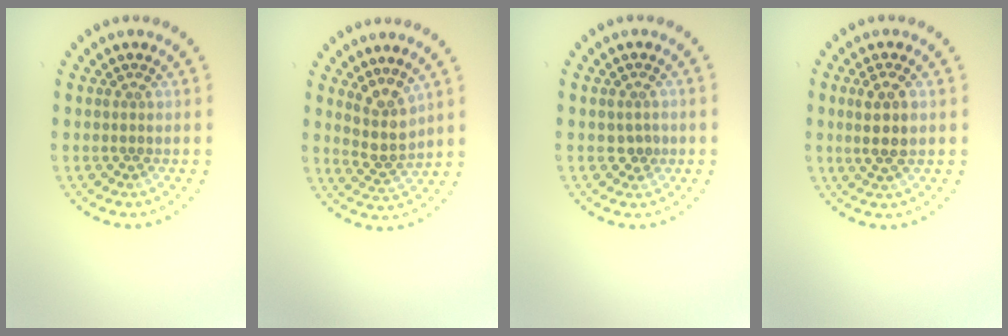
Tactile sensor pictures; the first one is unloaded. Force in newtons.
{"total": 2.9, "press": 2.3, "slide": 1.7}
{"total": 1.3, "press": 1.3, "slide": 0.3}
{"total": 2.6, "press": 2.4, "slide": 1.0}